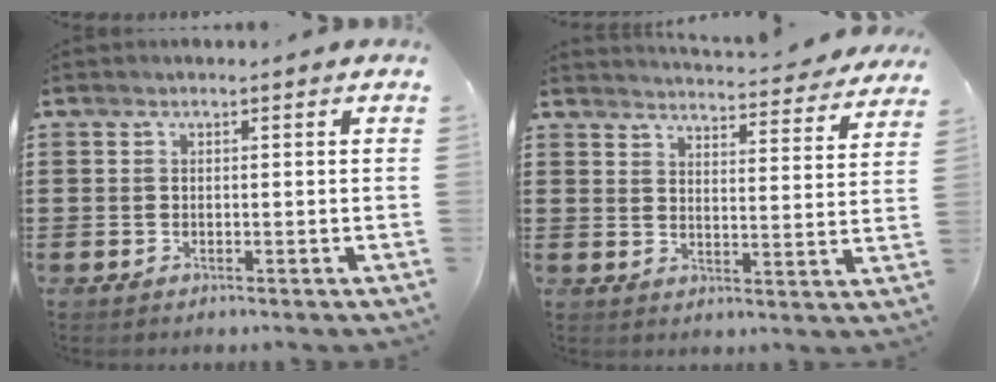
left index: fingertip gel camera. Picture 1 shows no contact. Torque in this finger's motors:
{"motor_torque": [2.14, 0.00, 0.17, 0.07]}